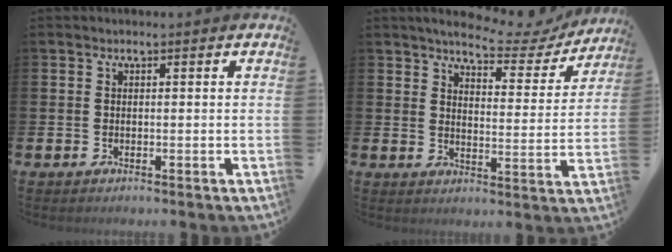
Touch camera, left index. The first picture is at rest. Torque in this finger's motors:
{"motor_torque": [1.07, -1.07, 0.29, 0.11]}